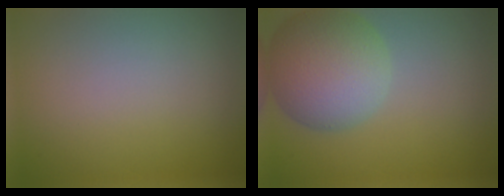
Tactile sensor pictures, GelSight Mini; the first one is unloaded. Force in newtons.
{"total": 8.2, "press": 8.2, "slide": 0.4}